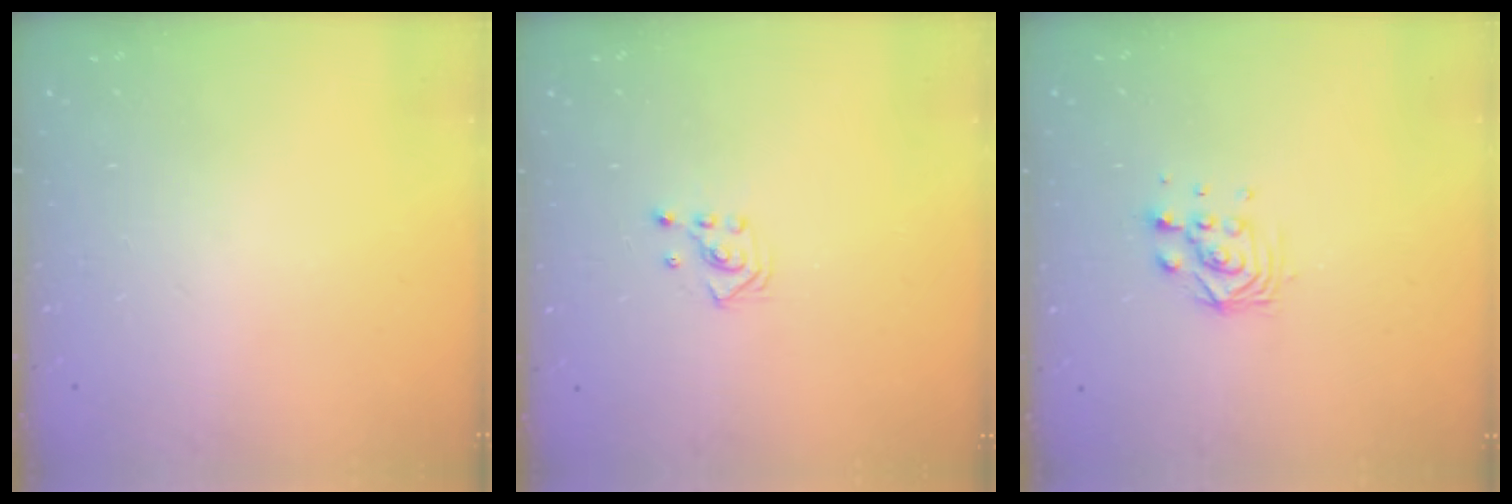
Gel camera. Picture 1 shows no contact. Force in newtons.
{"total": 2.8, "press": 2.8, "slide": 0.3}
{"total": 5.1, "press": 5.0, "slide": 0.4}